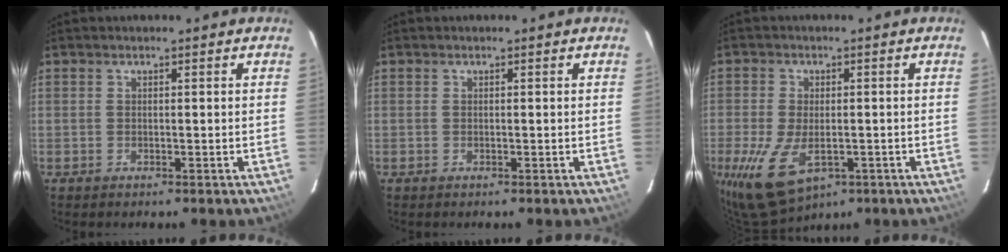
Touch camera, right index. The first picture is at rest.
{"total": 0.0}
{"total": 11.6, "force": [-4.3, 6.5, 8.7], "torque": [-0.192, -0.036, -0.068]}